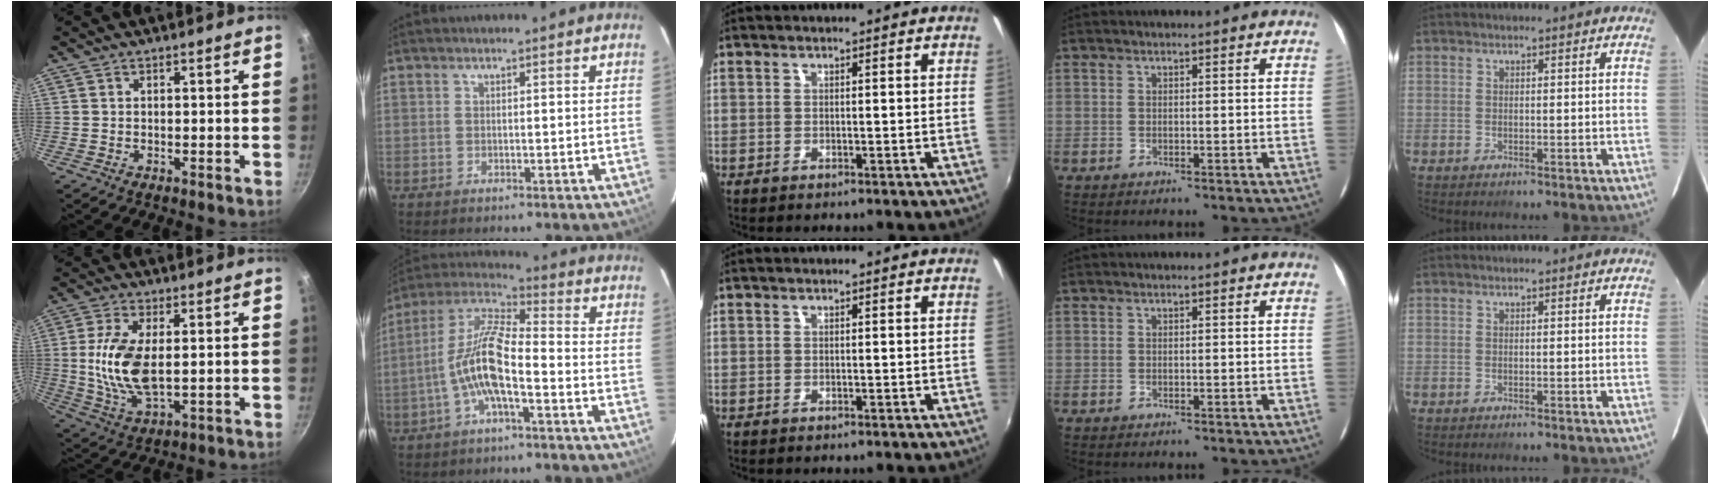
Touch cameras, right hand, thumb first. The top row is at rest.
{"thumb": {"total": 12.0, "force": [0.8, 5.8, 10.5], "torque": [-0.208, -0.008, 0.018]}, "index": {"total": 11.6, "force": [-4.0, 2.9, 10.5], "torque": [-0.216, 0.009, -0.080]}}